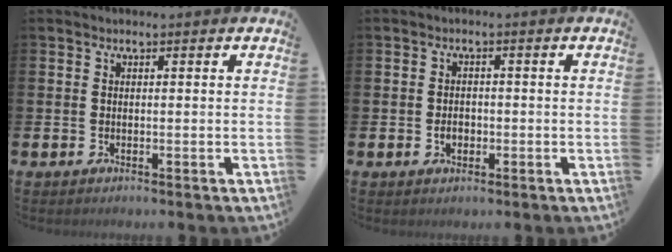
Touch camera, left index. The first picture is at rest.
{"total": 2.0, "force": [-0.5, 1.4, 1.2], "torque": [-0.016, 0.001, -0.015]}